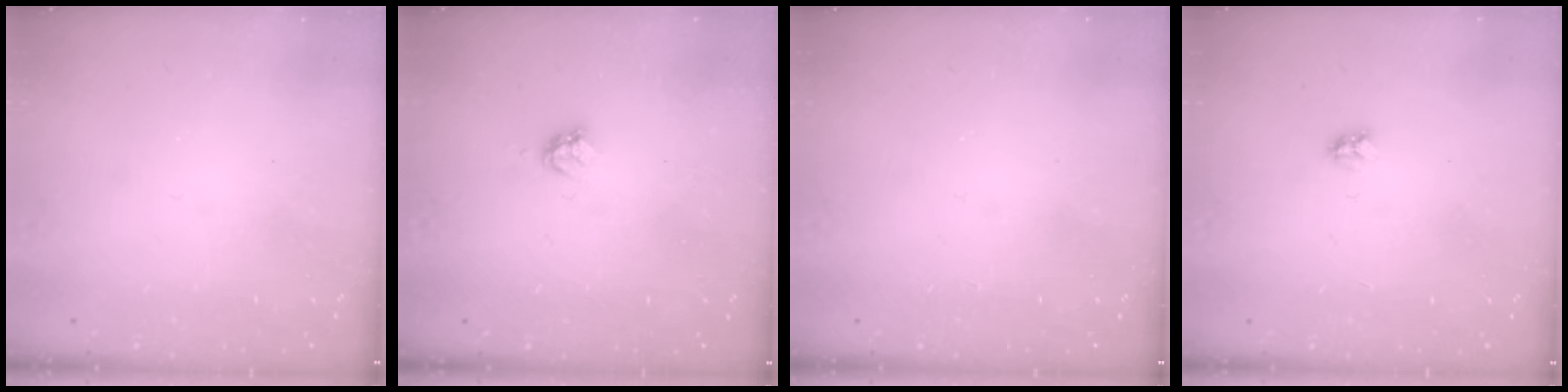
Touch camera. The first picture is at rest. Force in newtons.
{"total": 3.3, "press": 3.3, "slide": 0.3}
{"total": 1.7, "press": 1.7, "slide": 0.2}
{"total": 2.9, "press": 2.9, "slide": 0.3}